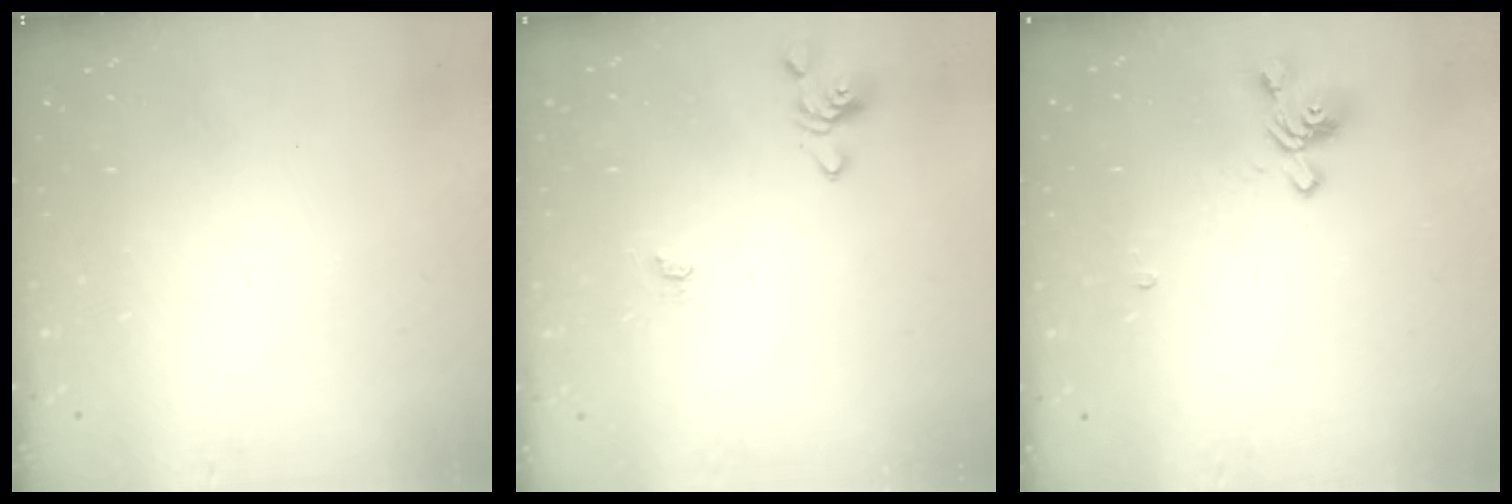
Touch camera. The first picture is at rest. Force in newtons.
{"total": 0.0}
{"total": 1.2, "press": 0.6, "slide": 1.0}